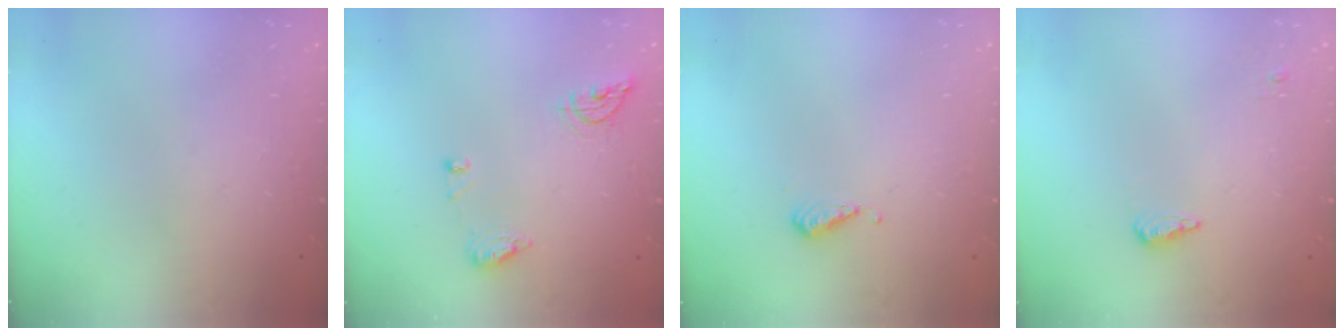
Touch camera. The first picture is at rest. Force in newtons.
{"total": 8.0, "press": 8.0, "slide": 0.9}
{"total": 4.6, "press": 4.5, "slide": 0.9}
{"total": 5.0, "press": 4.9, "slide": 1.1}